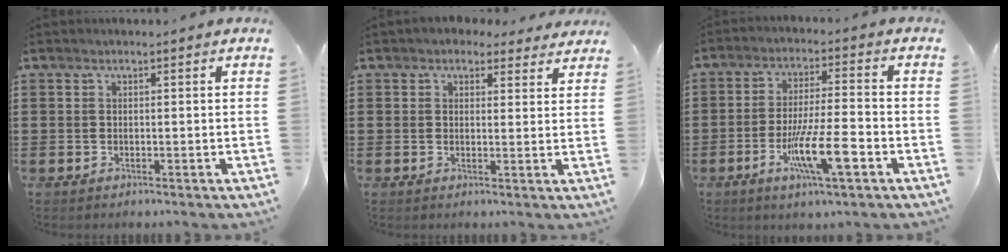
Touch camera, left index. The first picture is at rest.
{"total": 2.6, "force": [2.1, 1.5, 0.6], "torque": [-0.013, 0.001, 0.037]}
{"total": 10.1, "force": [-4.1, 1.7, 9.1], "torque": [-0.176, -0.009, -0.075]}